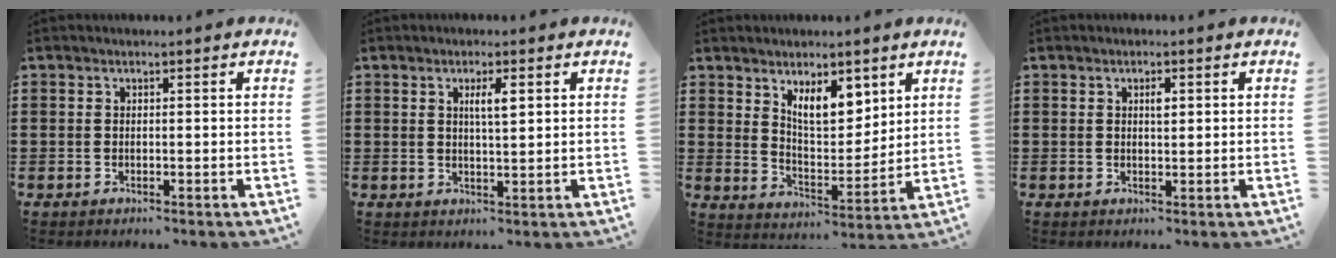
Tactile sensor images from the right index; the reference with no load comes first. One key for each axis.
{"total": 3.1, "fx": 1.1, "fy": 0.6, "fz": 2.8, "tx": -0.050, "ty": 0.002, "tz": 0.014}
{"total": 7.8, "fx": 5.1, "fy": 3.4, "fz": 4.7, "tx": -0.083, "ty": -0.017, "tz": 0.089}
{"total": 1.7, "fx": 0.5, "fy": 0.6, "fz": 1.4, "tx": -0.022, "ty": 0.002, "tz": 0.005}